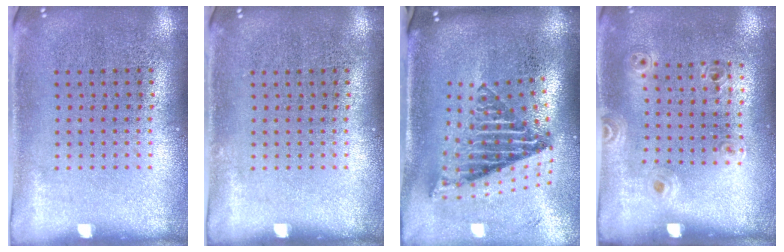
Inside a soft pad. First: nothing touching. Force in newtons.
{"total": 0.0}
{"total": 2.8, "press": 1.7, "slide": 2.2}
{"total": 1.1, "press": 1.0, "slide": 0.5}